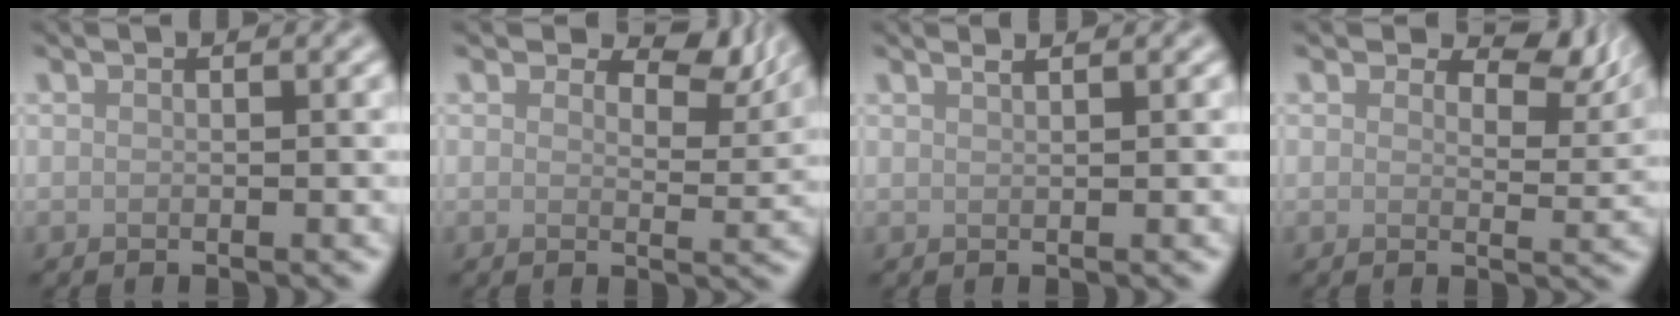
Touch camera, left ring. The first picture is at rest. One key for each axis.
{"total": 4.9, "fx": 3.3, "fy": 2.4, "fz": 2.7, "tx": -0.032, "ty": -0.003, "tz": 0.039}
{"total": 1.2, "fx": 0.9, "fy": 0.4, "fz": 0.7, "tx": -0.002, "ty": 0.001, "tz": 0.005}
{"total": 5.2, "fx": 3.4, "fy": 2.5, "fz": 2.9, "tx": -0.034, "ty": -0.003, "tz": 0.041}